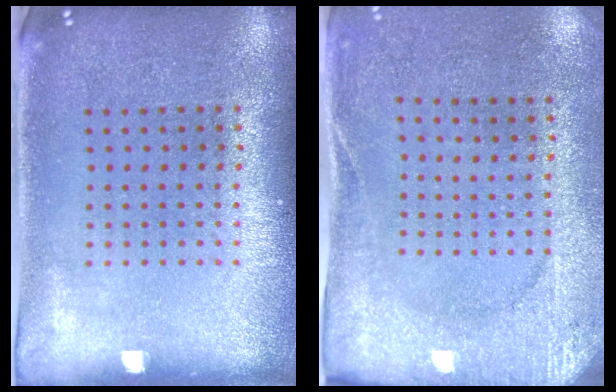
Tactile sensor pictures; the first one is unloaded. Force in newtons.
{"total": 2.7, "press": 2.3, "slide": 1.3}